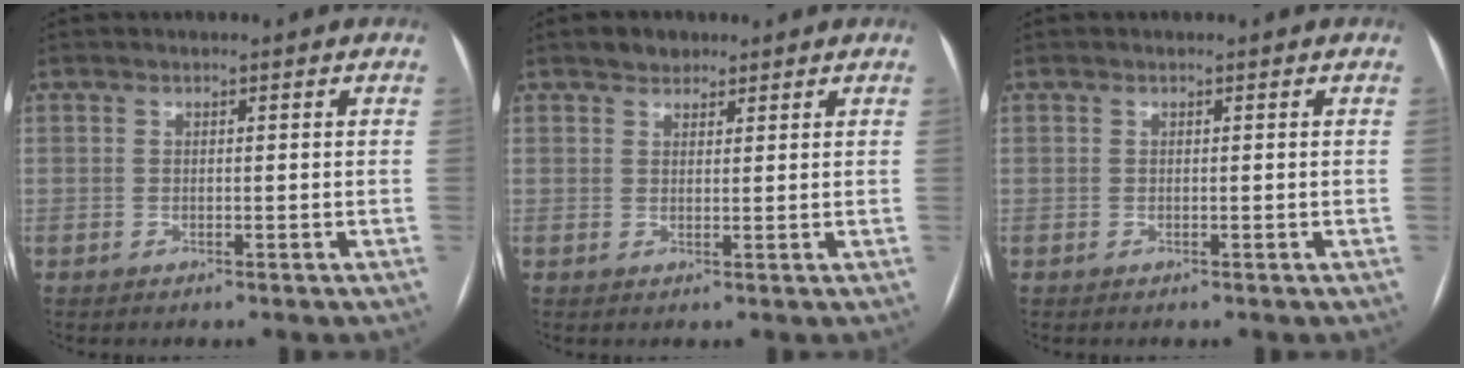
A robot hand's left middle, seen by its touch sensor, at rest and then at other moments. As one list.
[{"total": 2.5, "force": [1.9, 1.5, 0.5], "torque": [-0.009, 0.007, 0.029]}, {"total": 0.0}]